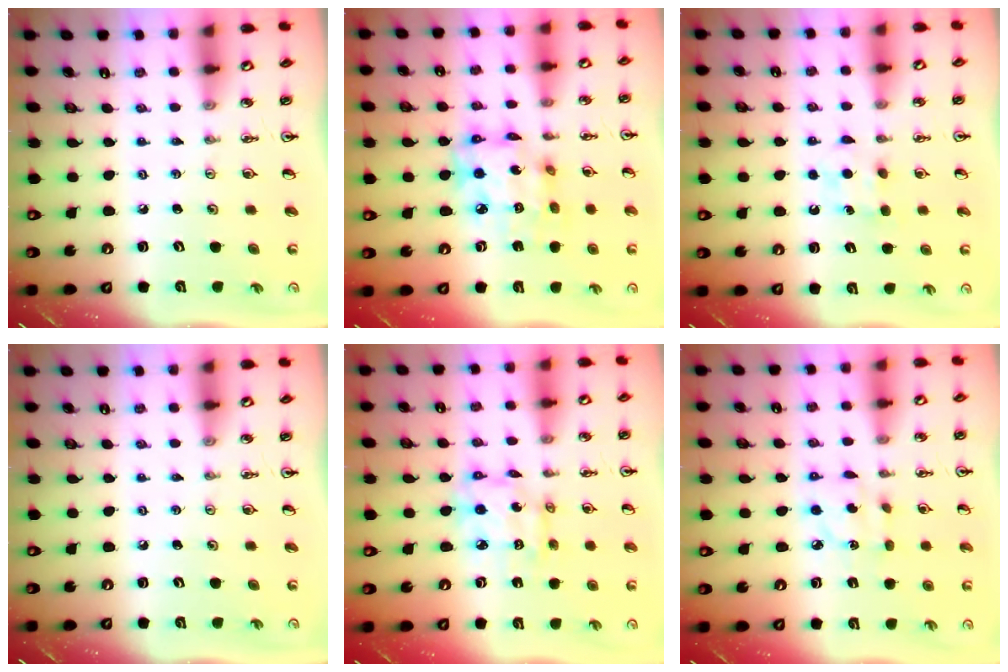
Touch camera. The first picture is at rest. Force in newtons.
{"total": 12.8, "press": 12.7, "slide": 1.7}
{"total": 4.9, "press": 4.8, "slide": 0.7}
{"total": 0.0}
{"total": 8.3, "press": 8.2, "slide": 0.6}
{"total": 4.9, "press": 4.9, "slide": 0.2}